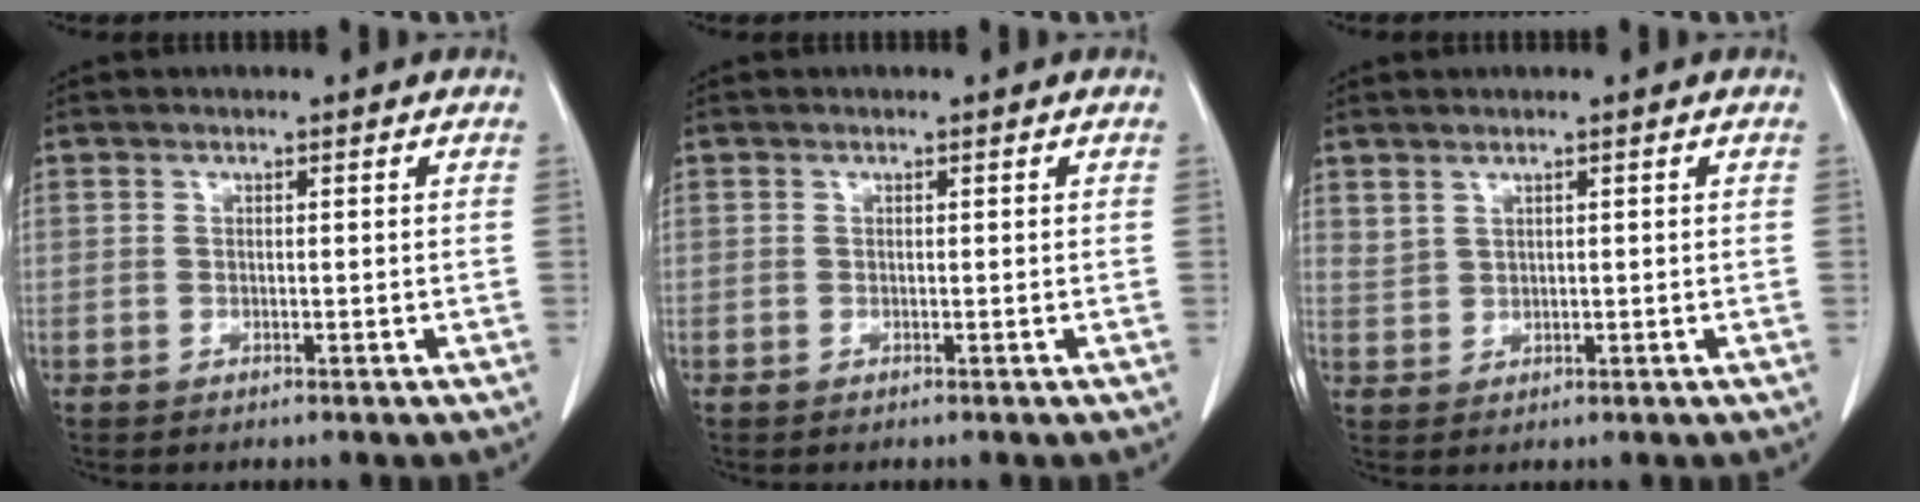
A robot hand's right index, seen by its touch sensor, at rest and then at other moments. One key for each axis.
{"total": 0.0}
{"total": 1.7, "fx": 1.4, "fy": 0.7, "fz": 0.5, "tx": -0.006, "ty": -0.002, "tz": 0.032}